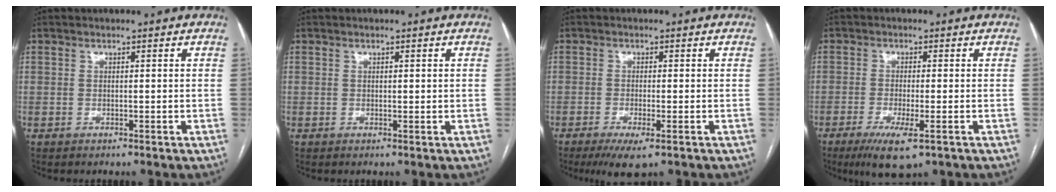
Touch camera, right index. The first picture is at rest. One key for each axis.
{"total": 0.7, "fx": 0.2, "fy": 0.2, "fz": 0.6, "tx": -0.011, "ty": 0.000, "tz": 0.004}
{"total": 4.8, "fx": -2.7, "fy": 0.7, "fz": 3.9, "tx": -0.066, "ty": -0.013, "tz": -0.041}
{"total": 6.6, "fx": -3.5, "fy": 1.1, "fz": 5.5, "tx": -0.100, "ty": -0.018, "tz": -0.055}